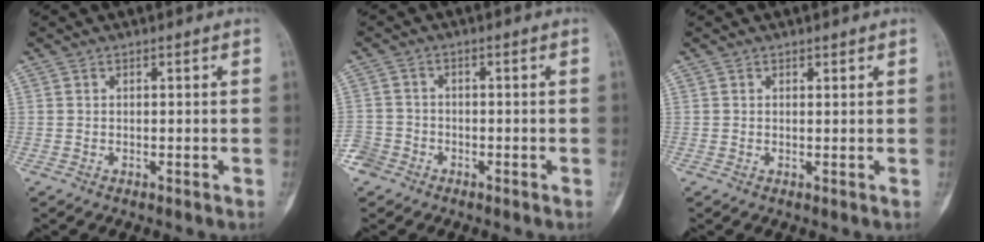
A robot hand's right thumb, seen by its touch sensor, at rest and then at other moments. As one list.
[{"total": 3.9, "force": [-2.6, 3.0, 0.3], "torque": [0.012, 0.016, -0.056]}, {"total": 0.5, "force": [0.5, 0.3, 0.1], "torque": [0.001, -0.003, 0.006]}]